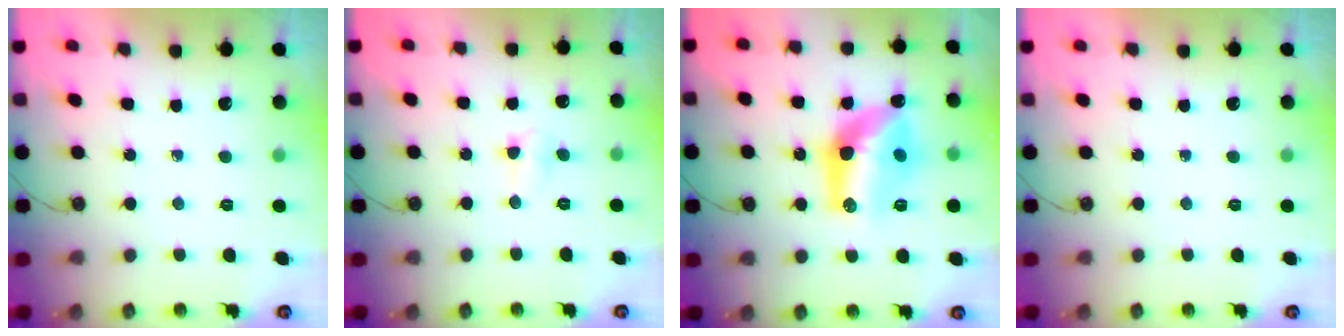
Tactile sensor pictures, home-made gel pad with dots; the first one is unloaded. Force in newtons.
{"total": 4.9, "press": 4.8, "slide": 0.8}
{"total": 13.7, "press": 13.6, "slide": 0.9}
{"total": 0.0}